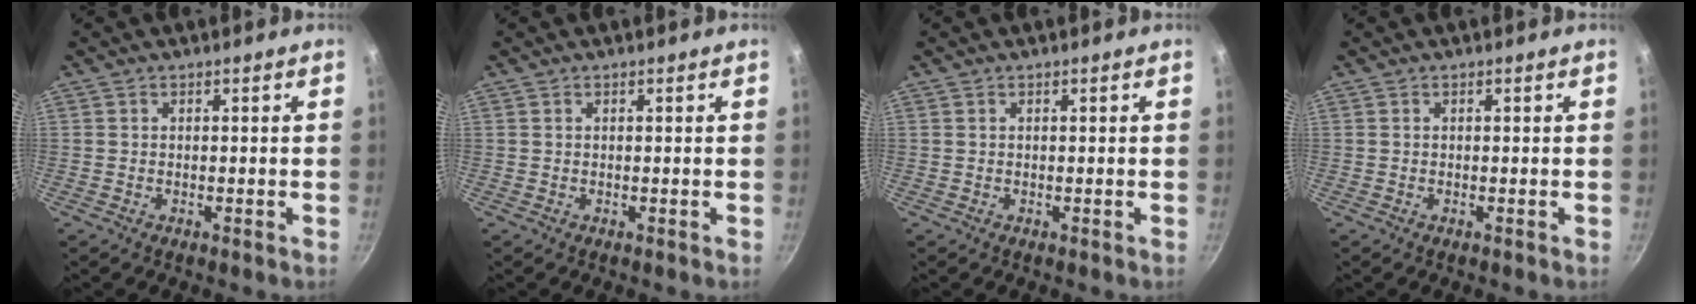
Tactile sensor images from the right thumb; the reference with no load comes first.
{"total": 0.0}
{"total": 0.0}
{"total": 0.0}